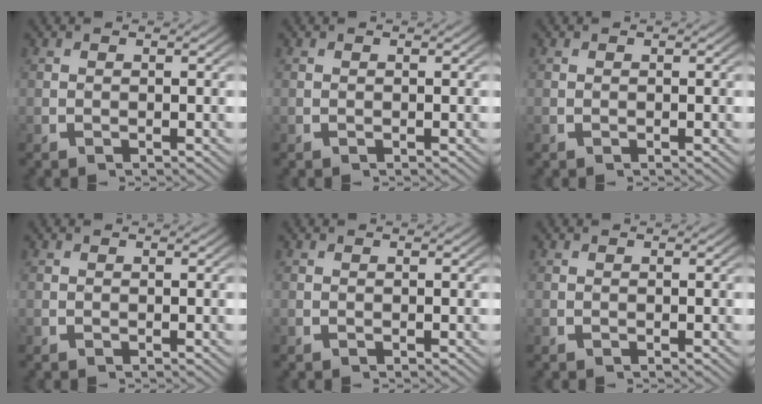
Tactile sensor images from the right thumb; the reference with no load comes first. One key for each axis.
{"total": 0.0}
{"total": 0.0}
{"total": 0.0}
{"total": 0.0}
{"total": 0.0}